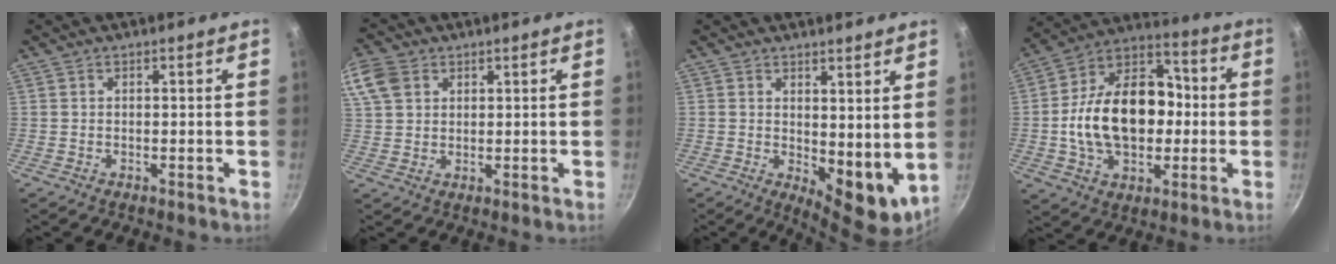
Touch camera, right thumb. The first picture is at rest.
{"total": 8.5, "force": [3.8, 6.3, 4.3], "torque": [-0.090, 0.006, 0.072]}
{"total": 9.0, "force": [2.1, 4.4, 7.6], "torque": [-0.090, -0.029, 0.039]}
{"total": 21.8, "force": [-1.3, 14.9, 15.9], "torque": [-0.236, 0.048, -0.029]}